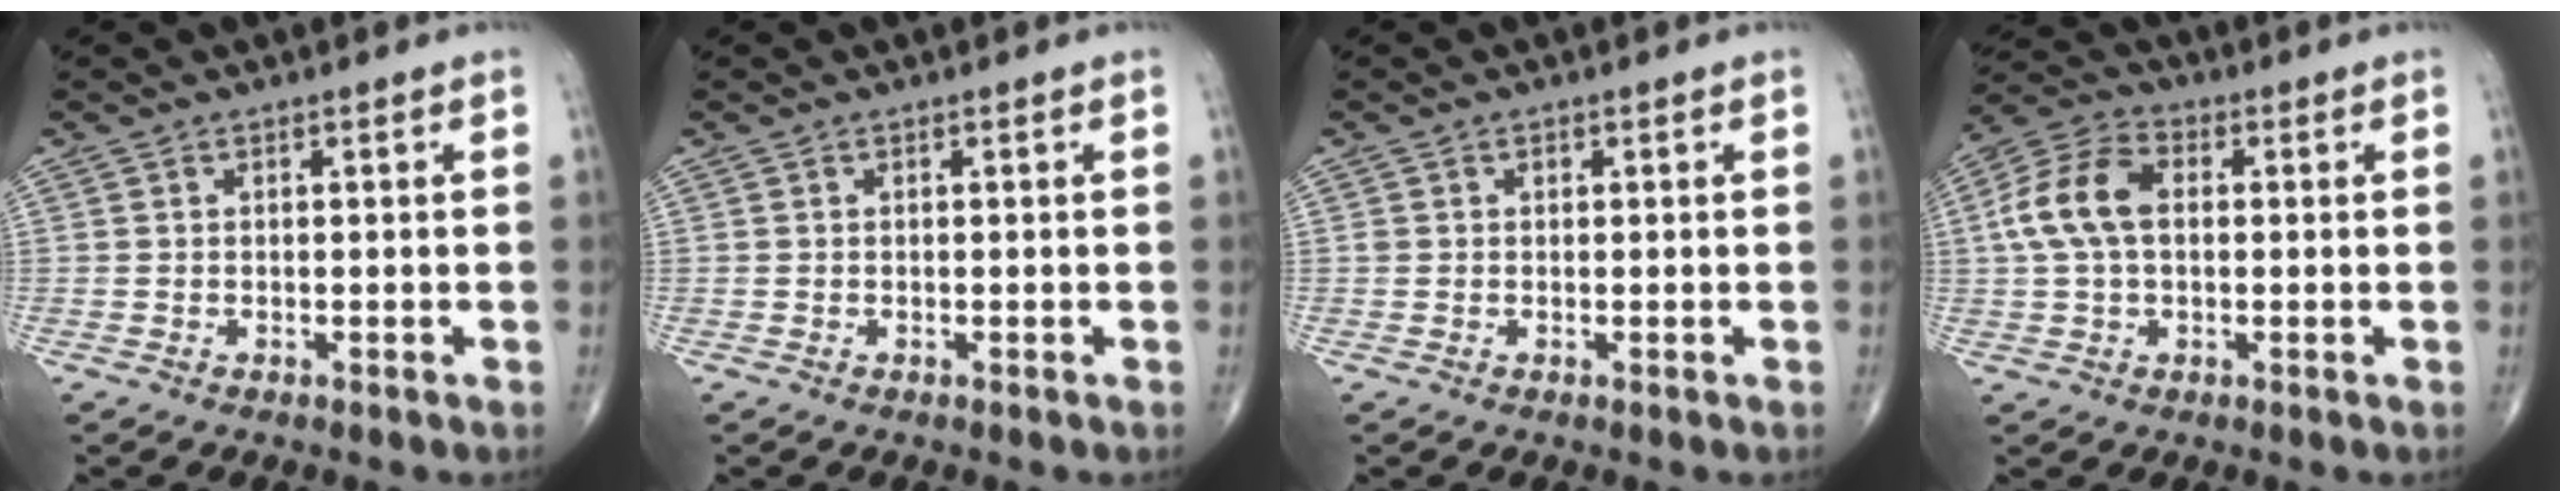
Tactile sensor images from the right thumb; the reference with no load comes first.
{"total": 0.0}
{"total": 0.7, "force": [0.2, 0.6, 0.3], "torque": [0.000, 0.000, 0.003]}
{"total": 10.8, "force": [1.1, 6.8, 8.2], "torque": [-0.172, 0.029, 0.015]}